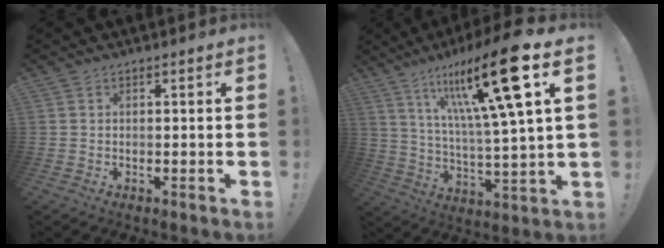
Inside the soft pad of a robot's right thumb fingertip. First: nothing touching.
{"total": 22.6, "force": [10.7, 3.2, 19.6], "torque": [-0.333, -0.057, 0.157]}